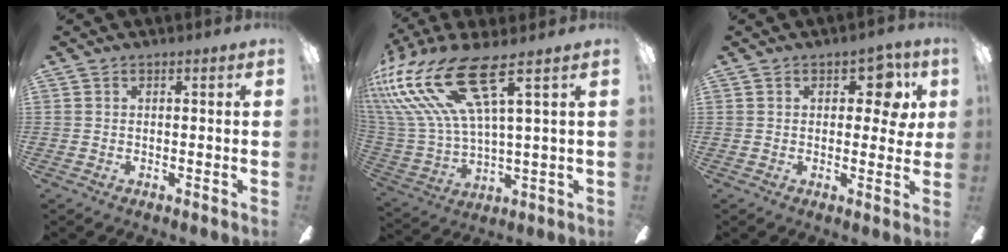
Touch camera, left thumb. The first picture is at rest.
{"total": 22.7, "force": [12.1, 7.4, 17.8], "torque": [-0.387, -0.061, 0.207]}
{"total": 7.4, "force": [2.6, 4.3, 5.5], "torque": [-0.062, 0.001, 0.040]}